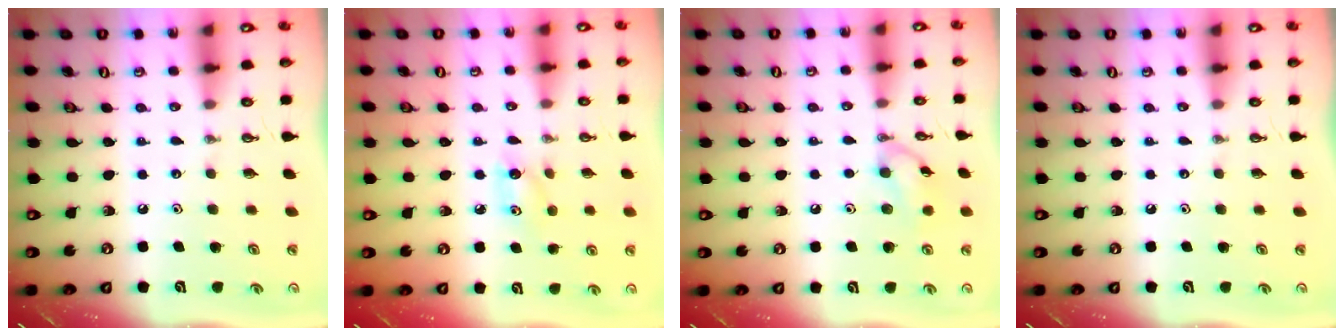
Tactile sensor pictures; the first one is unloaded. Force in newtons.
{"total": 5.7, "press": 5.6, "slide": 0.5}
{"total": 9.1, "press": 9.1, "slide": 0.4}
{"total": 0.0}